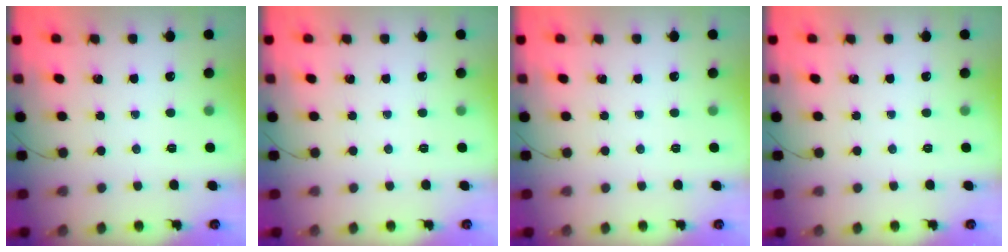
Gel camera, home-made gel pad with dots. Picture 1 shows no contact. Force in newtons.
{"total": 0.0}
{"total": 0.0}
{"total": 0.0}